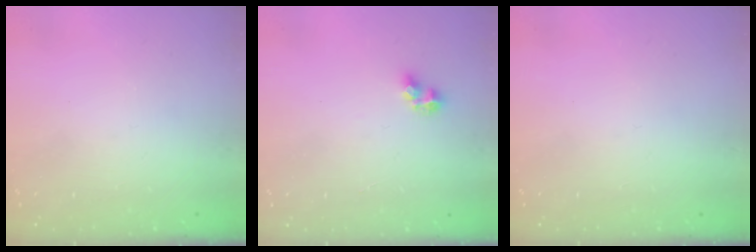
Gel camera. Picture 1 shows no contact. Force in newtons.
{"total": 4.9, "press": 4.9, "slide": 0.5}
{"total": 0.0}